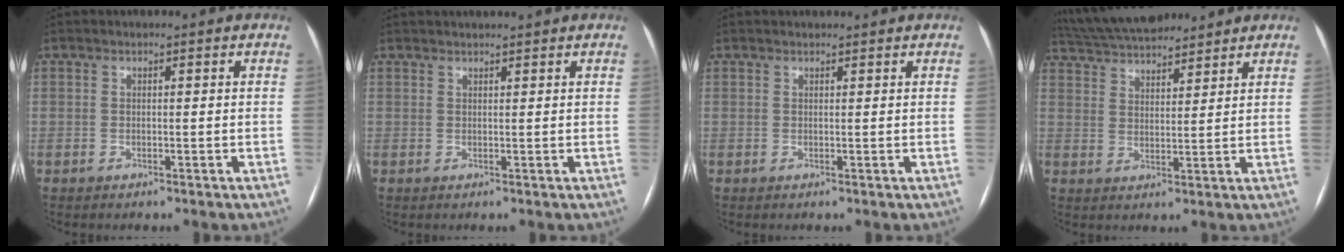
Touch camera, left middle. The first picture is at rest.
{"total": 3.9, "force": [3.7, 0.1, 1.4], "torque": [-0.015, 0.030, 0.052]}
{"total": 2.2, "force": [2.1, 0.3, 0.6], "torque": [-0.006, 0.024, 0.028]}
{"total": 13.3, "force": [12.1, 2.5, 4.9], "torque": [-0.092, 0.033, 0.202]}